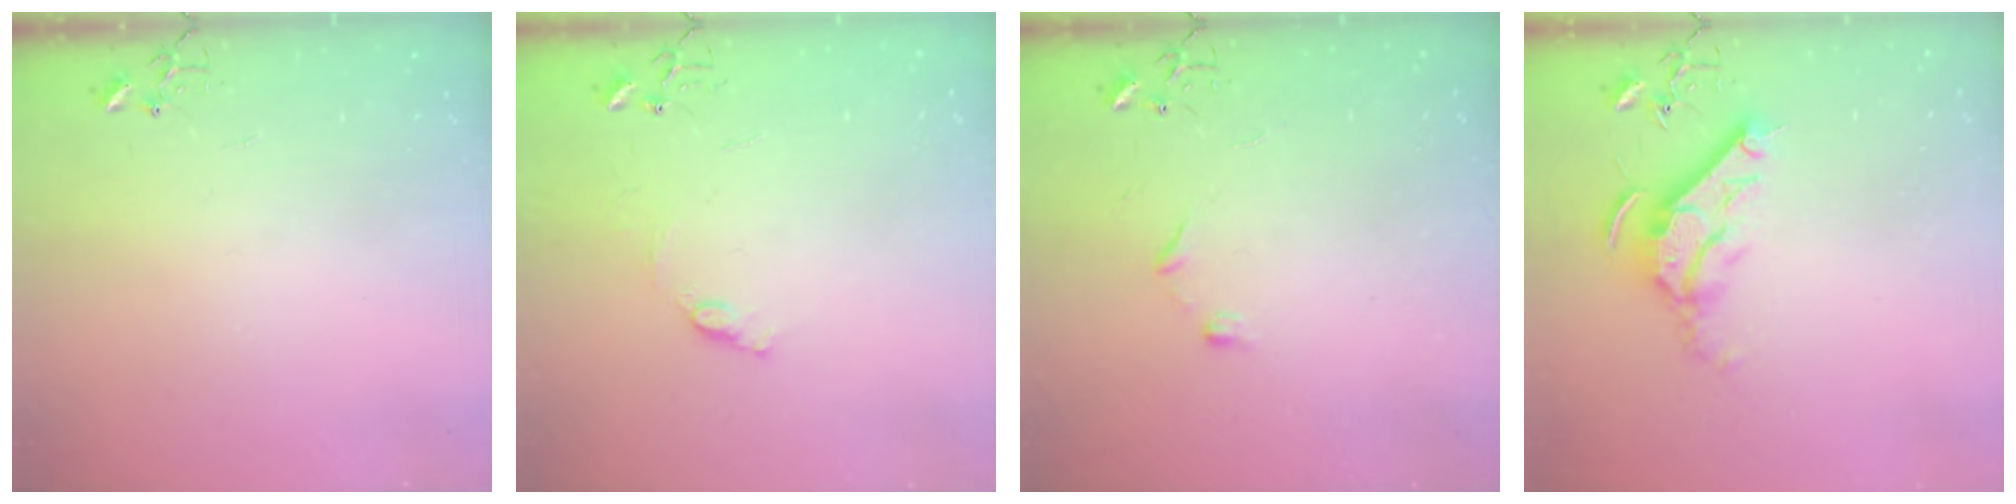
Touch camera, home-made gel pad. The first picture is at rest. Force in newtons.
{"total": 7.2, "press": 7.1, "slide": 0.8}
{"total": 6.7, "press": 6.7, "slide": 0.7}
{"total": 11.7, "press": 11.6, "slide": 1.3}